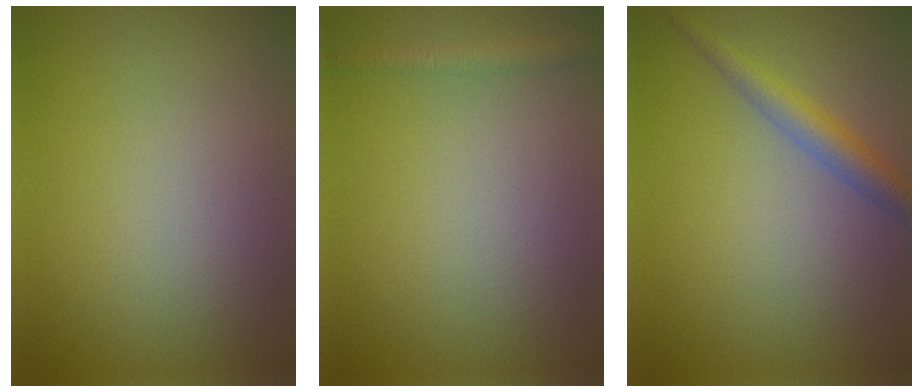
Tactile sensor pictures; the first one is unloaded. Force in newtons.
{"total": 1.3, "press": 1.3, "slide": 0.1}
{"total": 2.7, "press": 2.7, "slide": 0.1}